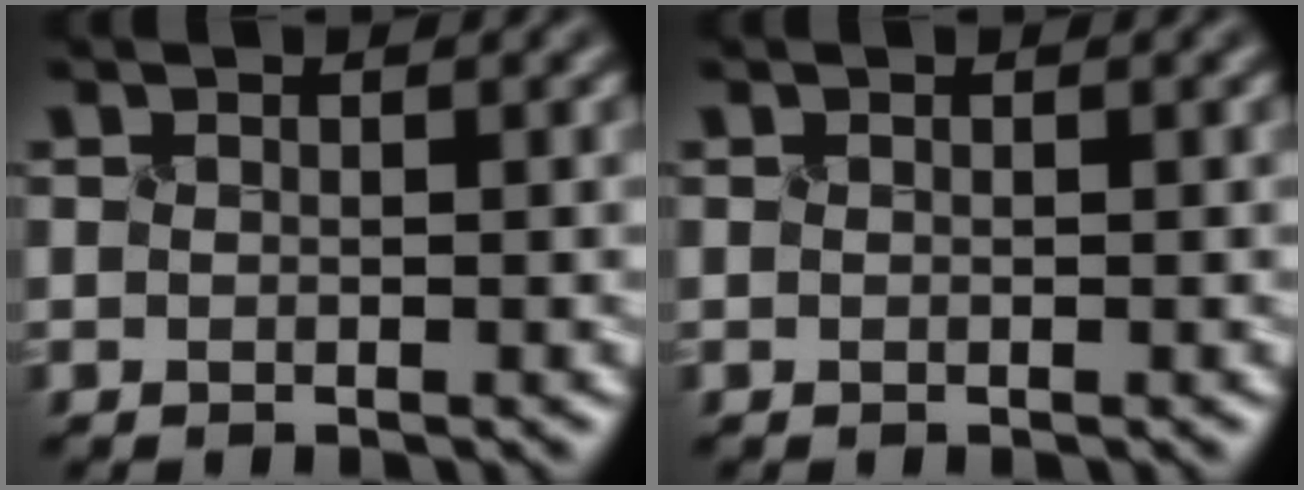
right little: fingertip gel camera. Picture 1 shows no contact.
{"total": 0.0}